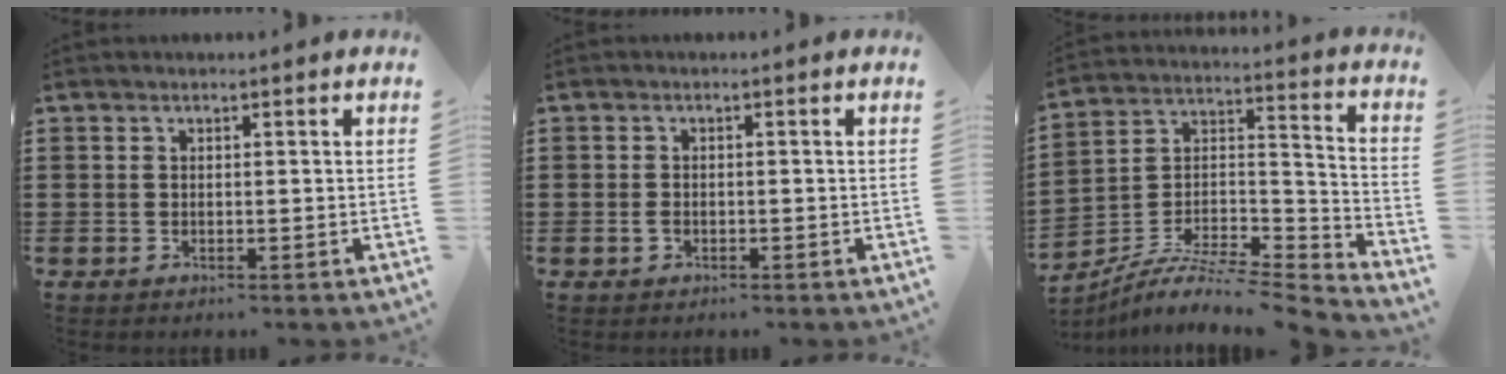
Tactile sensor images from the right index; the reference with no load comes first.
{"total": 1.3, "force": [-0.5, 0.8, 0.8], "torque": [-0.026, -0.004, -0.012]}
{"total": 6.7, "force": [-5.7, 2.0, 2.8], "torque": [-0.063, -0.006, -0.120]}